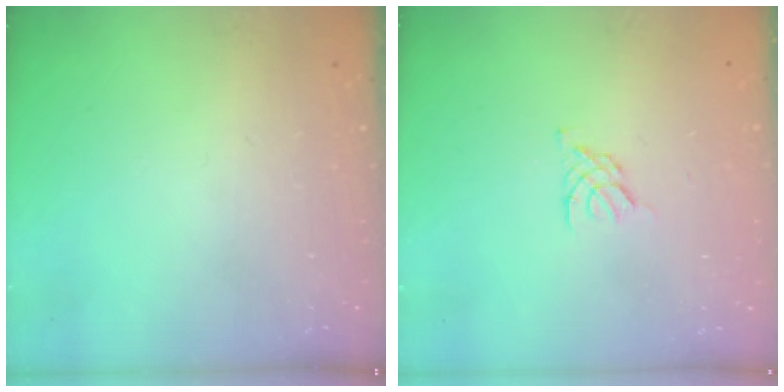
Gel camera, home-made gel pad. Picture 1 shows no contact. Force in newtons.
{"total": 3.3, "press": 3.2, "slide": 0.7}